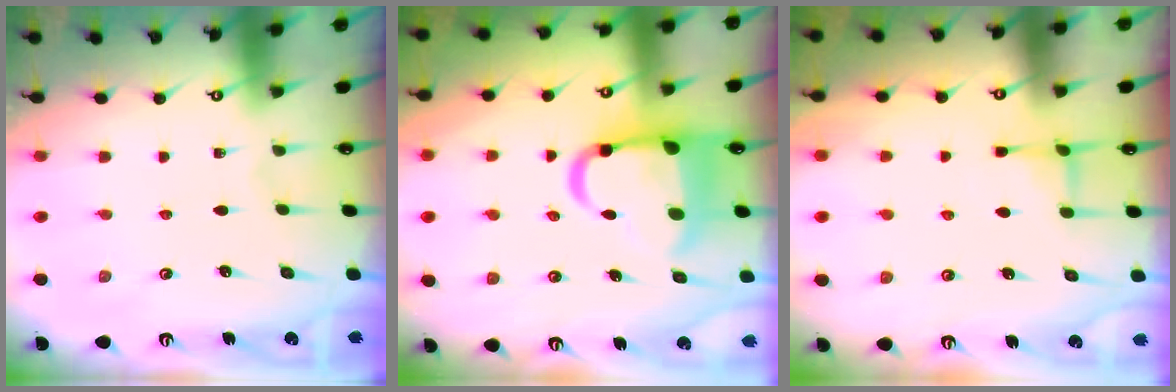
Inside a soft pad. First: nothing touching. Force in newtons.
{"total": 12.8, "press": 12.6, "slide": 1.8}
{"total": 3.9, "press": 3.8, "slide": 0.7}